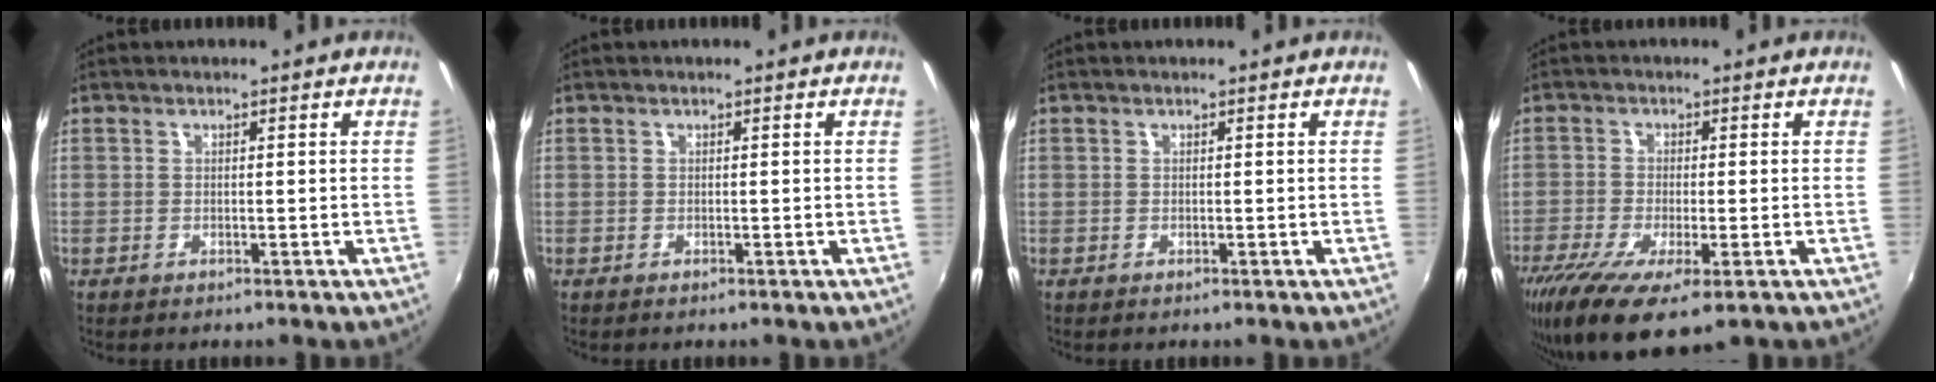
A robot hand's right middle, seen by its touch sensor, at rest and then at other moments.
{"total": 0.0}
{"total": 0.0}
{"total": 11.4, "force": [-6.6, 3.1, 8.8], "torque": [-0.185, -0.044, -0.113]}